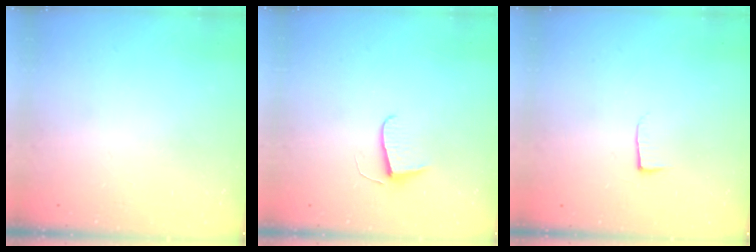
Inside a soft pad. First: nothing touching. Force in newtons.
{"total": 5.9, "press": 5.8, "slide": 0.6}
{"total": 3.8, "press": 3.8, "slide": 0.5}